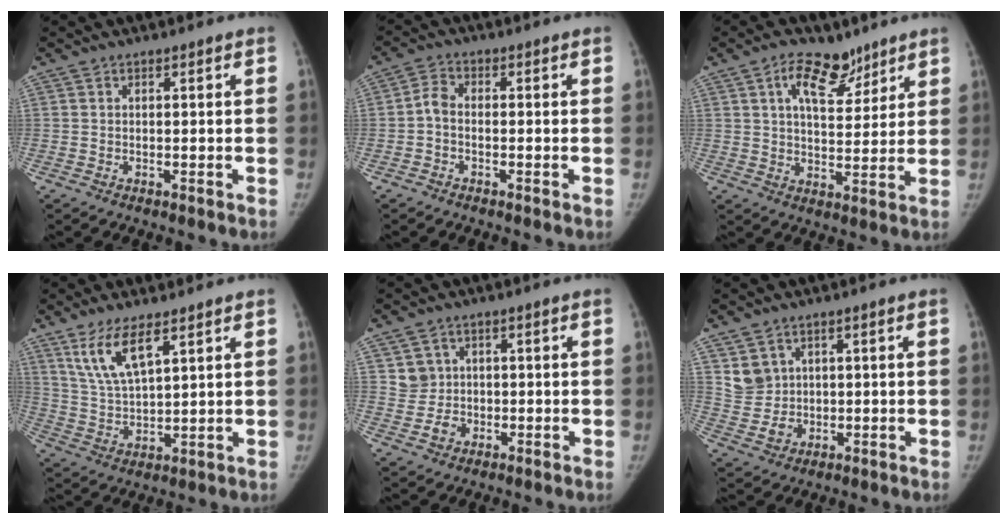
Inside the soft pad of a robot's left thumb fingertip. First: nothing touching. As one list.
[{"total": 3.3, "force": [-0.9, 2.0, 2.4], "torque": [-0.045, 0.014, -0.028]}, {"total": 9.8, "force": [5.7, 5.3, 5.8], "torque": [-0.064, -0.034, 0.091]}, {"total": 9.6, "force": [5.7, 3.3, 7.0], "torque": [-0.130, -0.025, 0.123]}, {"total": 4.4, "force": [0.3, 4.4, 0.5], "torque": [0.022, 0.002, 0.006]}, {"total": 5.7, "force": [1.8, 5.2, 1.6], "torque": [-0.008, -0.011, 0.045]}]